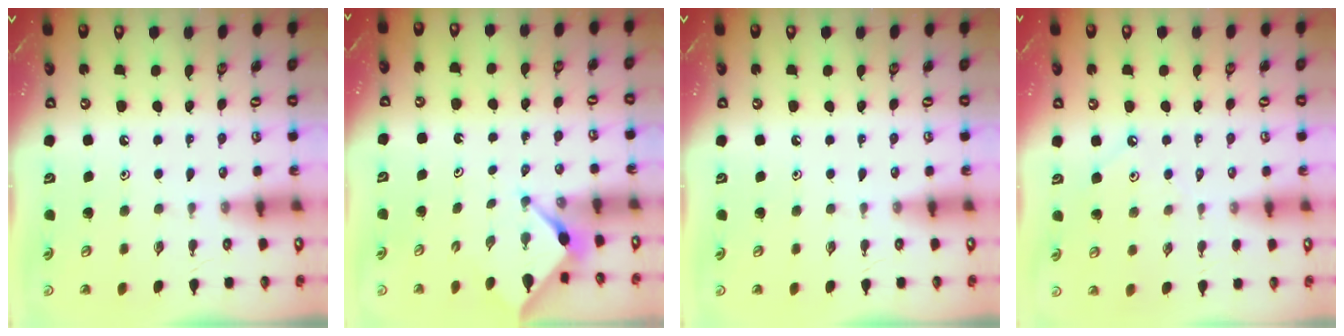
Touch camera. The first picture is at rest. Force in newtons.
{"total": 2.9, "press": 2.9, "slide": 0.4}
{"total": 0.0}
{"total": 2.6, "press": 2.6, "slide": 0.4}